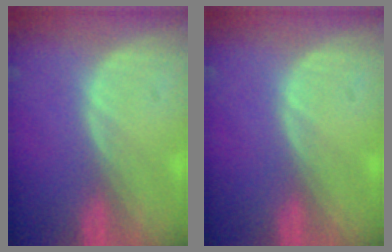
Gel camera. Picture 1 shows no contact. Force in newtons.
{"total": 0.0}